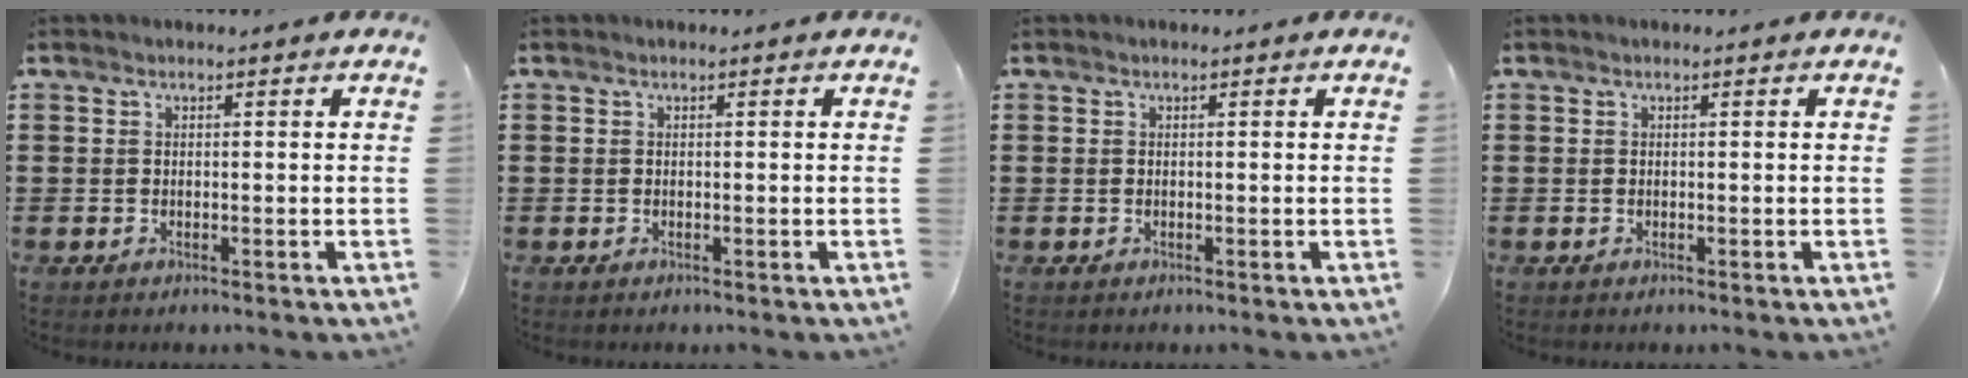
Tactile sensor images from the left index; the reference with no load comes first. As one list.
[{"total": 0.0}, {"total": 0.0}, {"total": 0.0}]